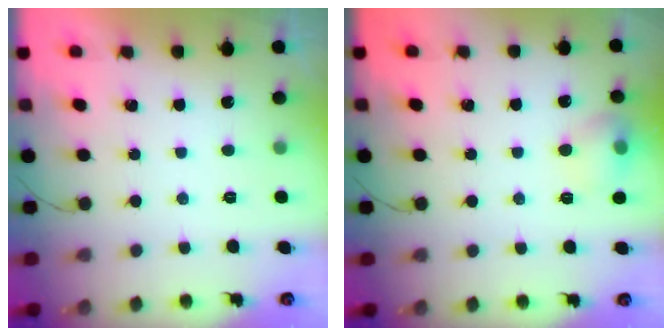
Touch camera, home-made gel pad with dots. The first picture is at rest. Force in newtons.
{"total": 8.8, "press": 8.7, "slide": 1.4}